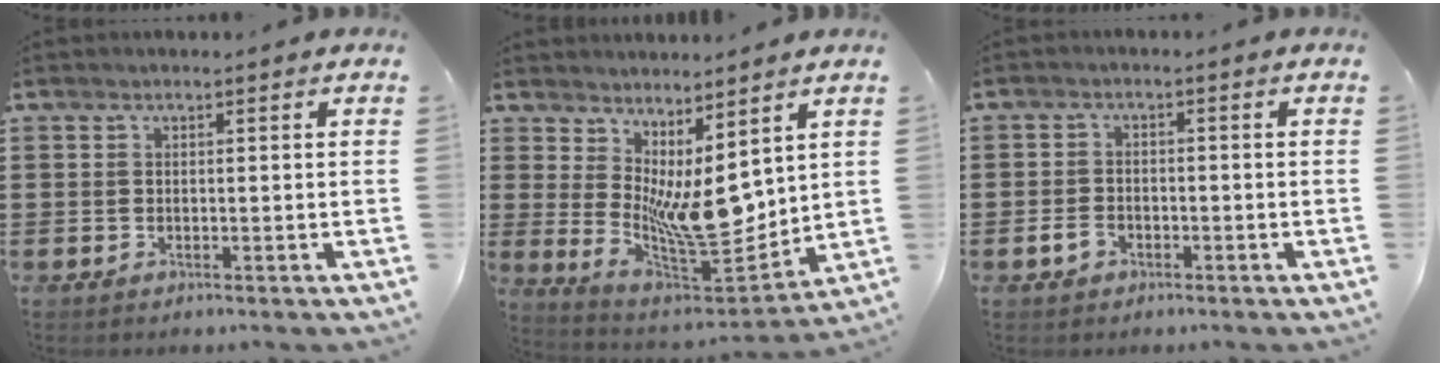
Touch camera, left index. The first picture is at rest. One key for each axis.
{"total": 8.9, "fx": 2.1, "fy": 4.0, "fz": 7.7, "tx": -0.132, "ty": -0.034, "tz": 0.041}
{"total": 2.4, "fx": -1.3, "fy": 1.6, "fz": 1.2, "tx": -0.032, "ty": 0.001, "tz": -0.029}